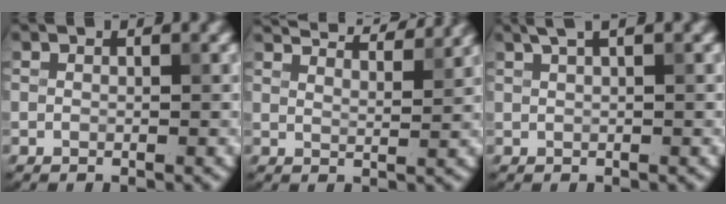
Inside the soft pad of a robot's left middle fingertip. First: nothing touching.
{"total": 6.2, "force": [5.8, 0.8, 2.2], "torque": [-0.033, 0.014, 0.070]}
{"total": 2.0, "force": [1.5, 0.1, 1.3], "torque": [-0.027, 0.011, 0.034]}